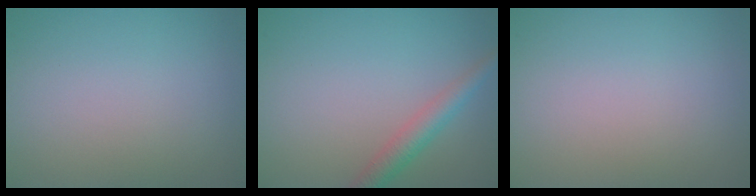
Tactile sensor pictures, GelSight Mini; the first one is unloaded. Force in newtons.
{"total": 2.7, "press": 2.7, "slide": 0.1}
{"total": 0.0}